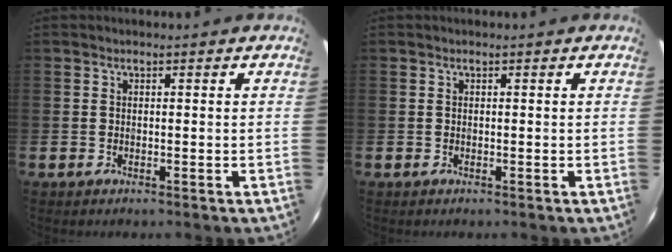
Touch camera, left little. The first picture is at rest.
{"total": 0.0}